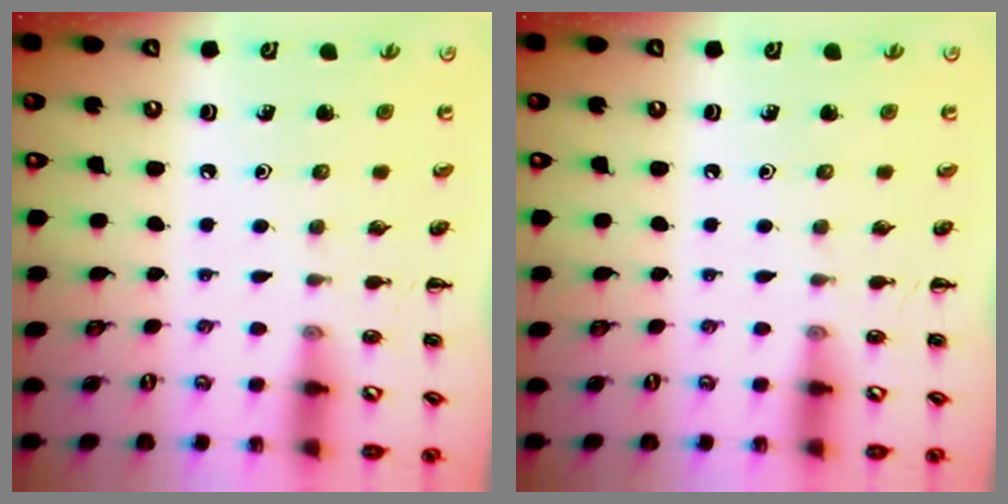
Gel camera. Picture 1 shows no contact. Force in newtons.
{"total": 0.0}